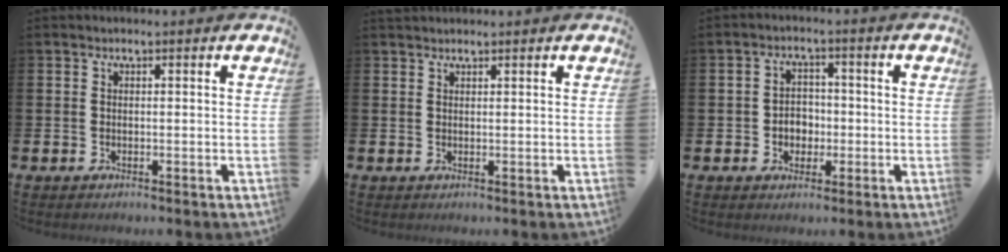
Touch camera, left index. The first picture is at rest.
{"total": 1.1, "force": [1.1, 0.3, 0.0], "torque": [0.011, -0.001, 0.018]}
{"total": 3.2, "force": [-0.7, 2.8, 1.4], "torque": [-0.021, 0.004, -0.021]}